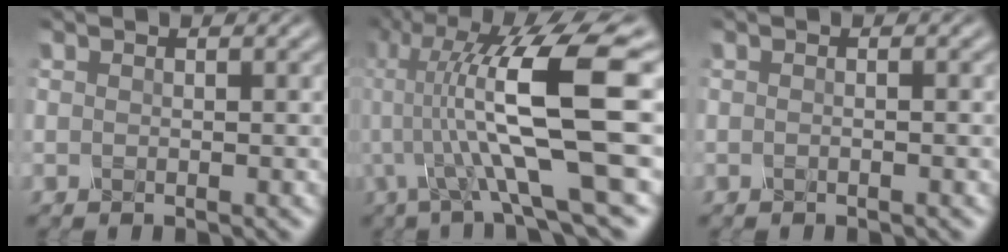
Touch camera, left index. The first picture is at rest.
{"total": 12.6, "force": [-0.4, 1.9, 12.5], "torque": [-0.217, 0.023, -0.003]}
{"total": 0.6, "force": [-0.3, 0.2, 0.6], "torque": [-0.007, -0.010, -0.010]}